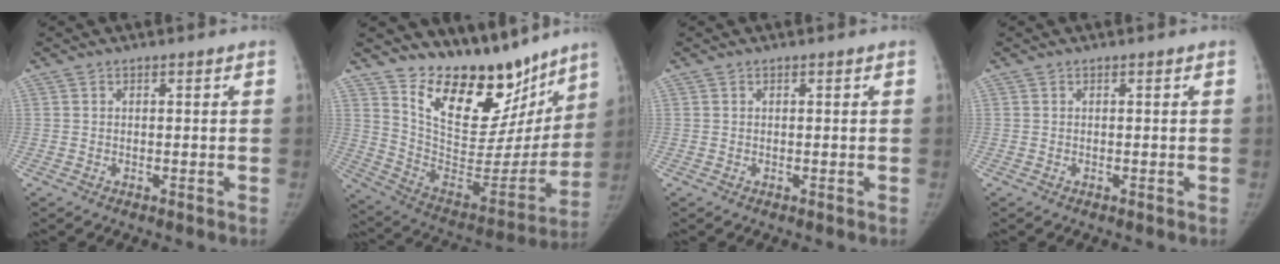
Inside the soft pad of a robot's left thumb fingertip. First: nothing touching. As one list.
[{"total": 23.7, "force": [17.9, 11.2, 10.7], "torque": [-0.110, -0.112, 0.288]}, {"total": 0.0}, {"total": 0.0}]